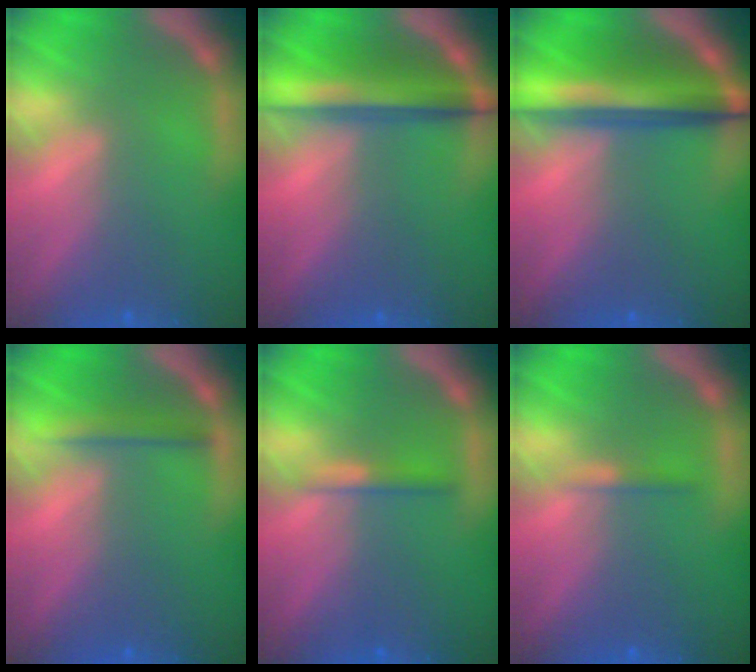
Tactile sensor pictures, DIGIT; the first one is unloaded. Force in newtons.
{"total": 5.5}
{"total": 7.6}
{"total": 2.0}
{"total": 1.4}
{"total": 0.9}